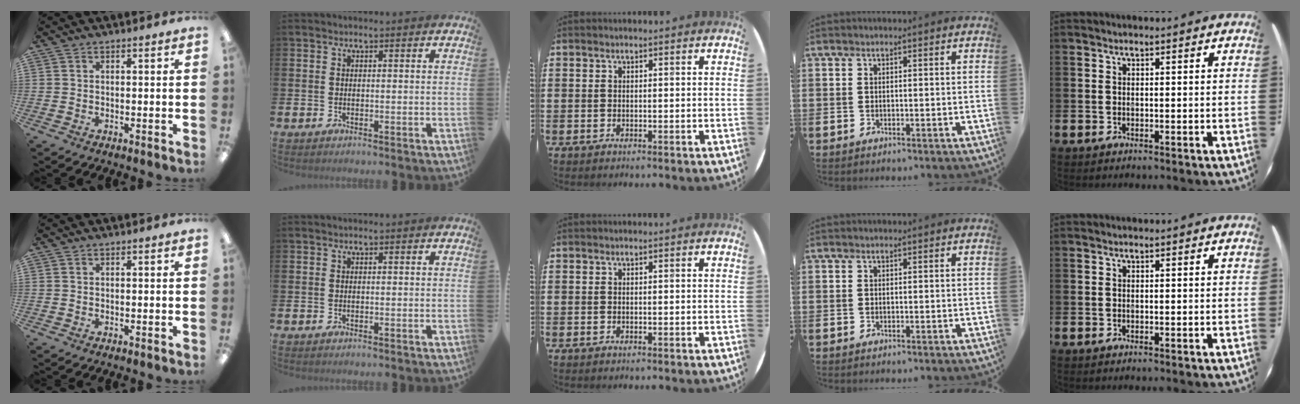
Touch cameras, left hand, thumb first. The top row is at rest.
{}